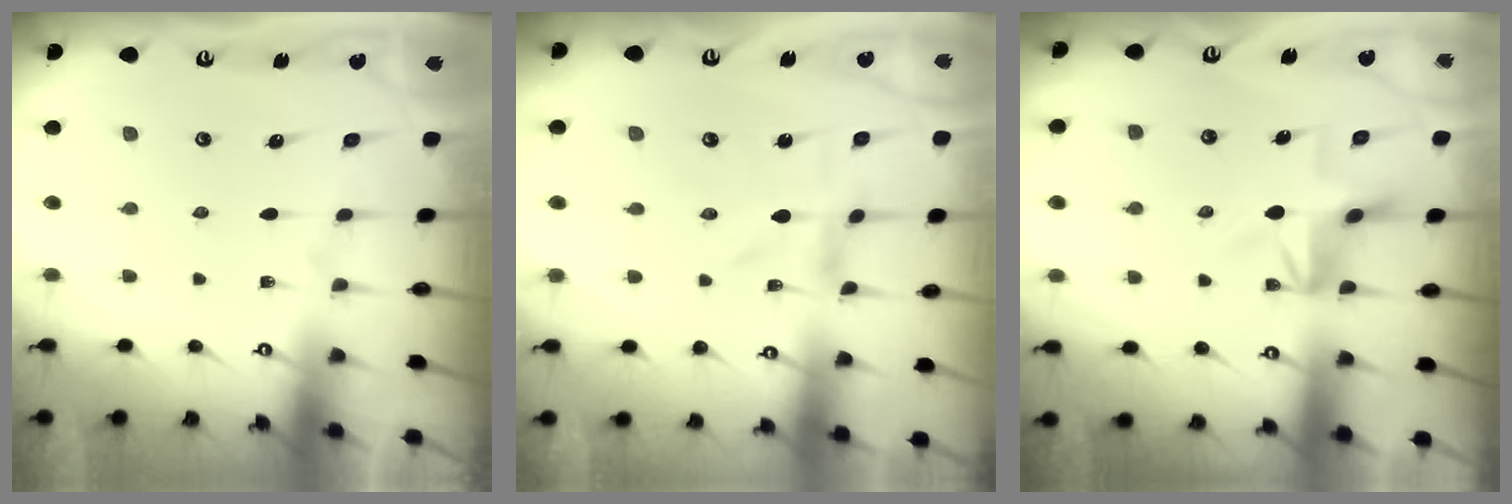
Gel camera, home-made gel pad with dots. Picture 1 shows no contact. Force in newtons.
{"total": 0.0}
{"total": 5.6, "press": 5.2, "slide": 2.1}